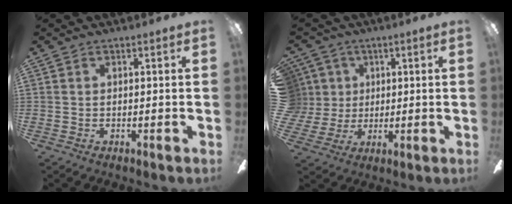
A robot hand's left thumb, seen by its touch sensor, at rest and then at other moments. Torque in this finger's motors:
{"motor_torque": [2.46, 2.55, 1.66, -1.11, 0.66]}